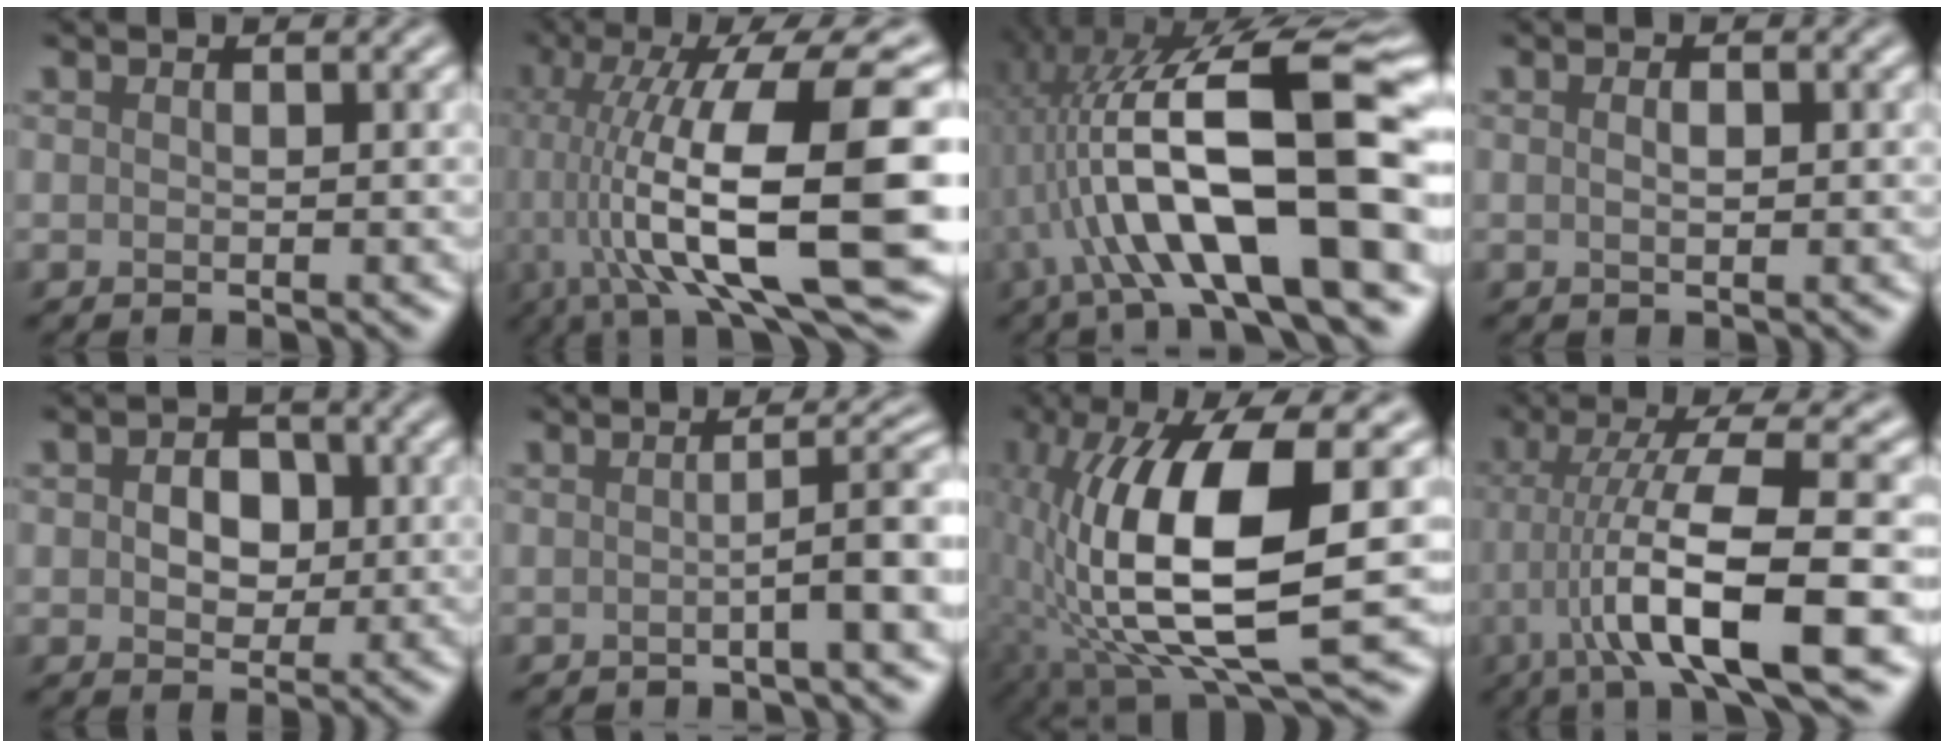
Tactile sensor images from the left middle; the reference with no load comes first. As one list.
[{"total": 15.6, "force": [-1.3, 4.3, 14.9], "torque": [-0.245, 0.021, -0.010]}, {"total": 16.0, "force": [-1.3, 5.0, 15.2], "torque": [-0.239, 0.037, -0.014]}, {"total": 1.0, "force": [0.4, 0.3, 0.9], "torque": [-0.007, -0.005, 0.004]}, {"total": 3.3, "force": [0.3, 2.5, 2.1], "torque": [-0.037, 0.004, 0.003]}, {"total": 3.9, "force": [-0.6, 0.6, 3.8], "torque": [-0.048, 0.017, -0.015]}, {"total": 12.6, "force": [-1.3, 4.0, 11.9], "torque": [-0.231, 0.000, -0.023]}, {"total": 10.4, "force": [-2.9, 1.8, 9.9], "torque": [-0.151, 0.025, -0.047]}]